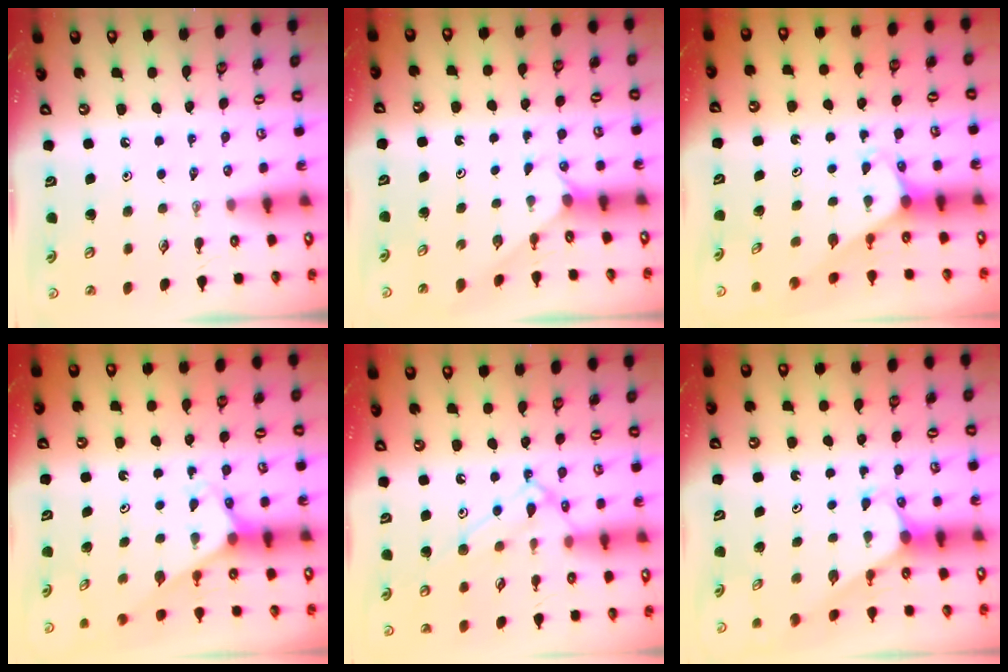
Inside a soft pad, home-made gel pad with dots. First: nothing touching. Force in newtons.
{"total": 0.9, "press": 0.9, "slide": 0.1}
{"total": 1.9, "press": 1.9, "slide": 0.1}
{"total": 2.7, "press": 2.7, "slide": 0.1}
{"total": 12.0, "press": 12.0, "slide": 0.9}
{"total": 2.6, "press": 2.6, "slide": 0.1}